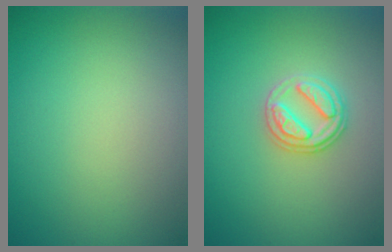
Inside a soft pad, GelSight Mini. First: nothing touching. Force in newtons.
{"total": 2.7, "press": 2.6, "slide": 0.5}